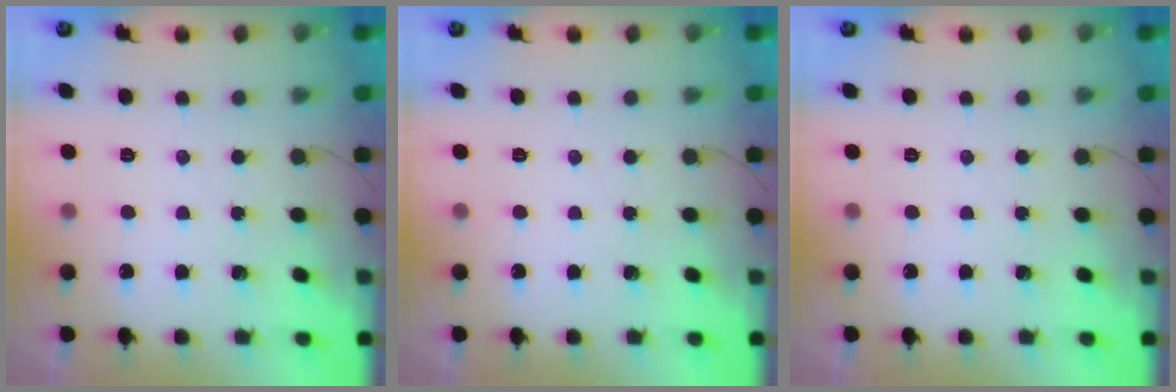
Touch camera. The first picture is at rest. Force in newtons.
{"total": 0.0}
{"total": 0.0}